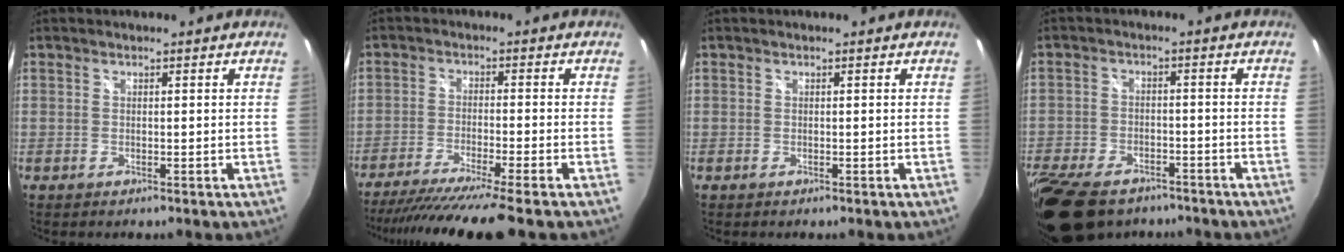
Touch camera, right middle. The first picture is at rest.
{"total": 13.8, "force": [-11.8, -1.6, 7.1], "torque": [-0.137, -0.037, -0.191]}
{"total": 0.0}
{"total": 17.6, "force": [-12.4, 9.2, 8.3], "torque": [-0.218, -0.025, -0.208]}